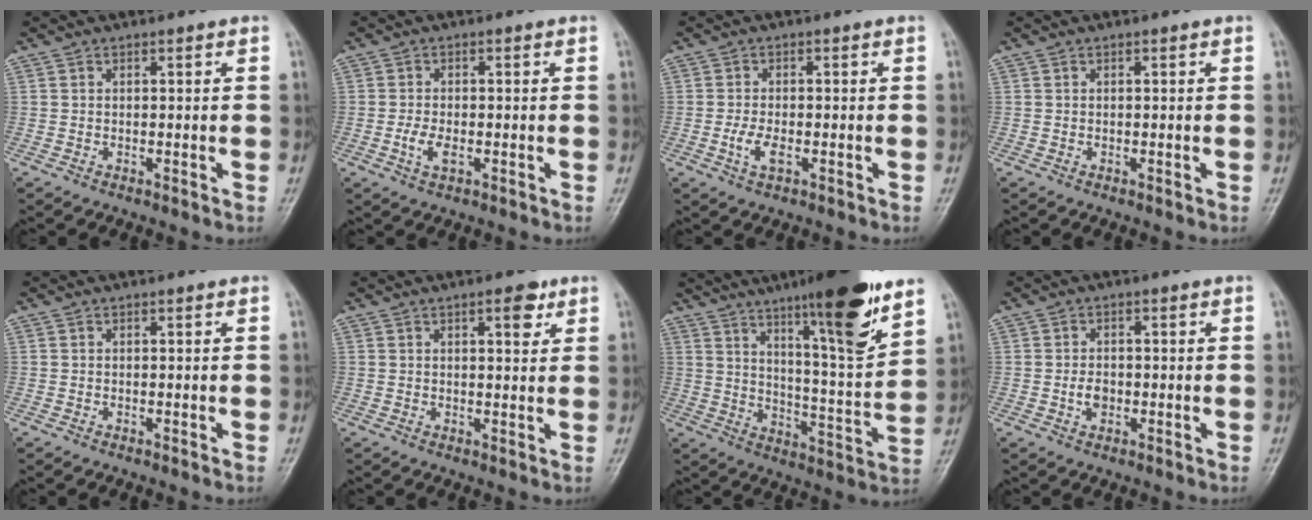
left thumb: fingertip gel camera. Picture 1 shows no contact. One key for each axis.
{"total": 3.2, "fx": -1.0, "fy": 1.7, "fz": 2.6, "tx": -0.055, "ty": 0.001, "tz": -0.019}
{"total": 3.5, "fx": -1.1, "fy": 1.7, "fz": 2.9, "tx": -0.062, "ty": 0.003, "tz": -0.021}
{"total": 0.0}
{"total": 0.0}
{"total": 4.1, "fx": 2.2, "fy": 1.6, "fz": 3.0, "tx": -0.029, "ty": -0.008, "tz": 0.029}
{"total": 18.8, "fx": 11.9, "fy": 2.6, "fz": 14.3, "tx": -0.194, "ty": -0.068, "tz": 0.186}
{"total": 2.8, "fx": -0.6, "fy": 2.0, "fz": 1.8, "tx": -0.025, "ty": 0.003, "tz": -0.011}